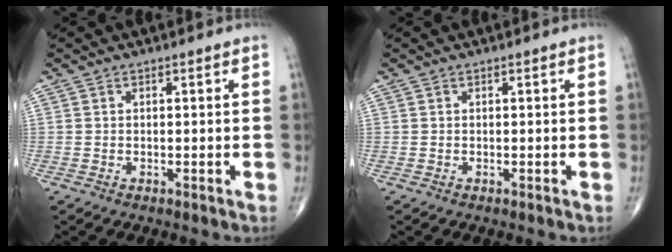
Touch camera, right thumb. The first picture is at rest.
{"total": 0.0}